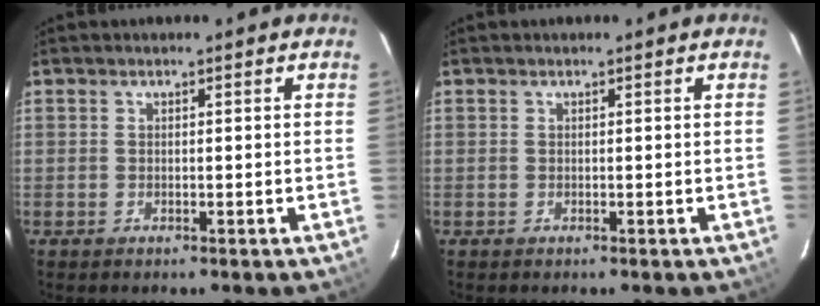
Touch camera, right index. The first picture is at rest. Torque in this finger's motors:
{"motor_torque": [0.18, 0.12, 0.11, 0.01]}